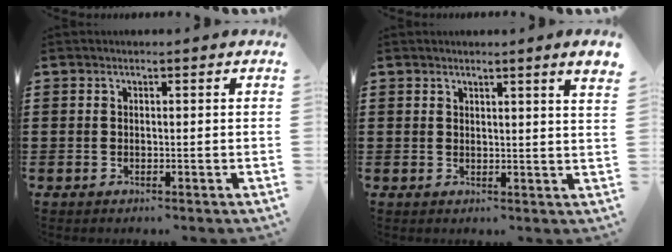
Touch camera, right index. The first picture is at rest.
{"total": 2.1, "force": [1.6, -0.7, 1.0], "torque": [-0.021, -0.007, 0.029]}